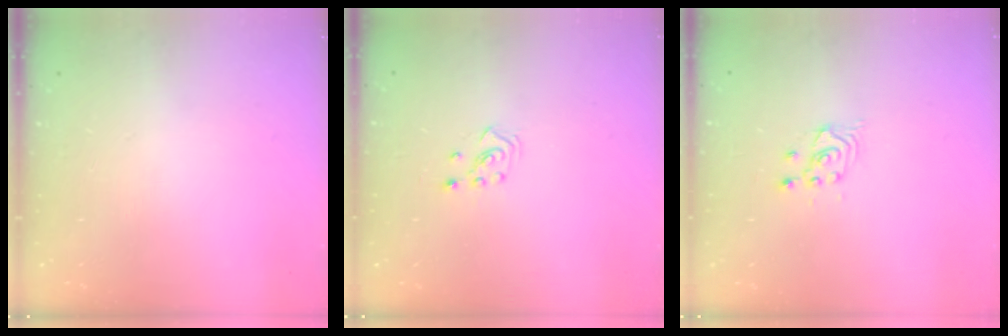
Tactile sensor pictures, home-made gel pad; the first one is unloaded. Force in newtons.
{"total": 2.3, "press": 2.2, "slide": 0.8}
{"total": 2.6, "press": 2.6, "slide": 0.1}